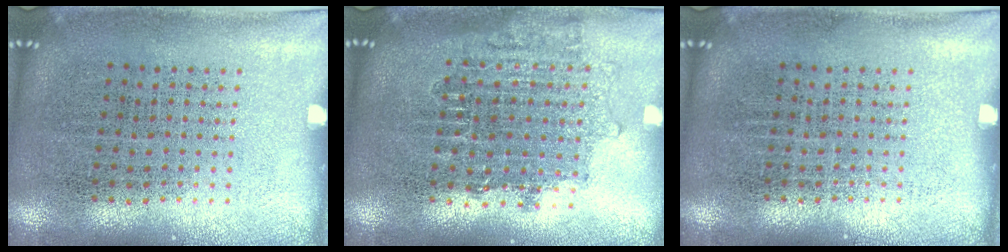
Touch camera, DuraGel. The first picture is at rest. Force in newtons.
{"total": 1.6, "press": 1.3, "slide": 0.9}
{"total": 0.0}